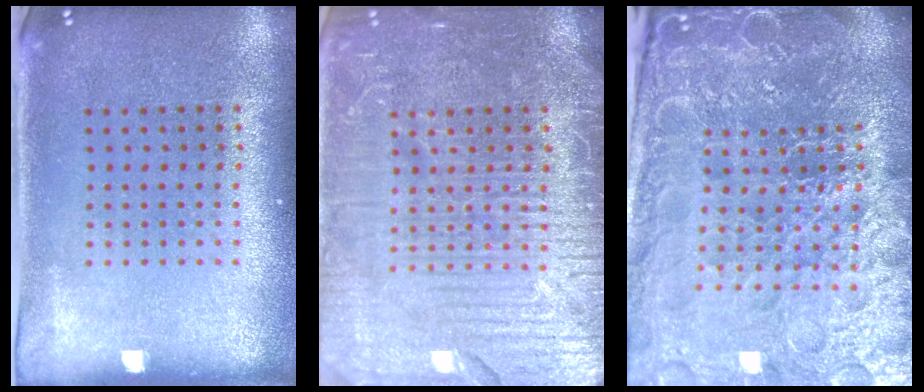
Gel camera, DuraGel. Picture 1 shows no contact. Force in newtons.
{"total": 7.1, "press": 7.0, "slide": 0.8}
{"total": 6.8, "press": 6.0, "slide": 3.2}